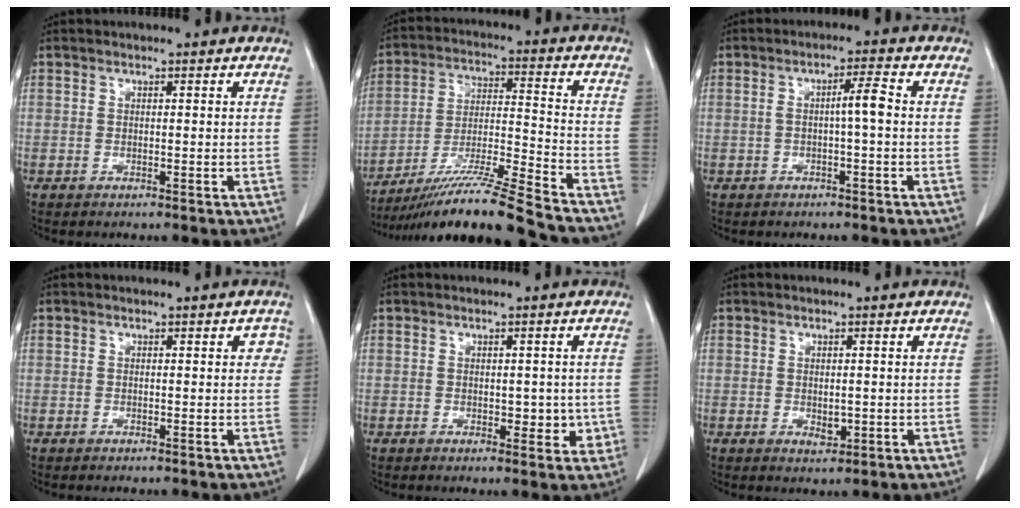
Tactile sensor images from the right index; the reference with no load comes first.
{"total": 17.7, "force": [-15.5, -1.9, 8.2], "torque": [-0.160, -0.018, -0.270]}
{"total": 3.4, "force": [-0.2, 0.2, 3.4], "torque": [-0.058, 0.008, -0.003]}
{"total": 1.5, "force": [0.4, 0.9, 1.1], "torque": [-0.004, 0.009, 0.003]}
{"total": 3.6, "force": [-0.4, 2.3, 2.8], "torque": [-0.022, 0.001, 0.002]}
{"total": 1.8, "force": [-0.2, 1.1, 1.4], "torque": [-0.022, -0.003, 0.003]}